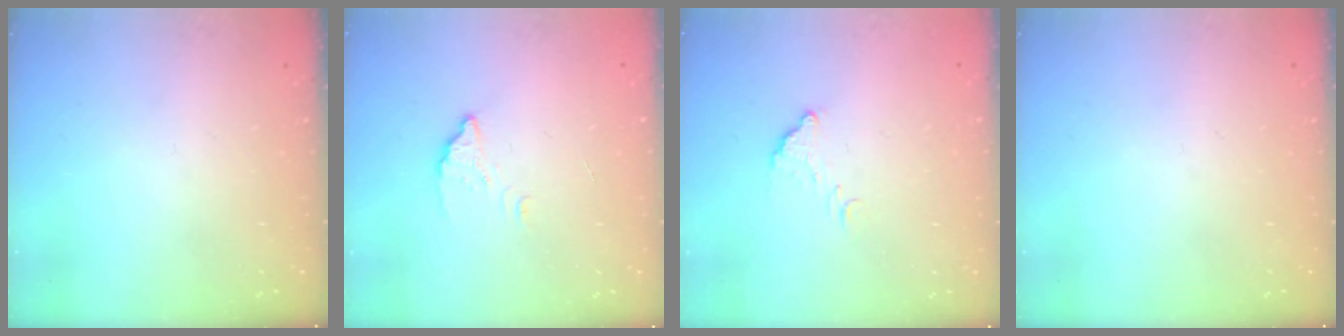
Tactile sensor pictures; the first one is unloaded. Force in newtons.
{"total": 3.5, "press": 3.5, "slide": 0.5}
{"total": 5.7, "press": 5.7, "slide": 0.3}
{"total": 0.0}